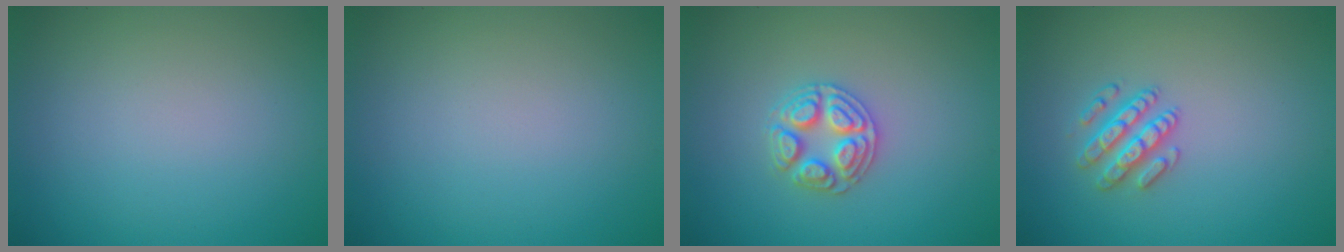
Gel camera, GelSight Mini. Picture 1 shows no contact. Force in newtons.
{"total": 0.0}
{"total": 3.0, "press": 2.9, "slide": 0.4}
{"total": 2.6, "press": 2.6, "slide": 0.5}